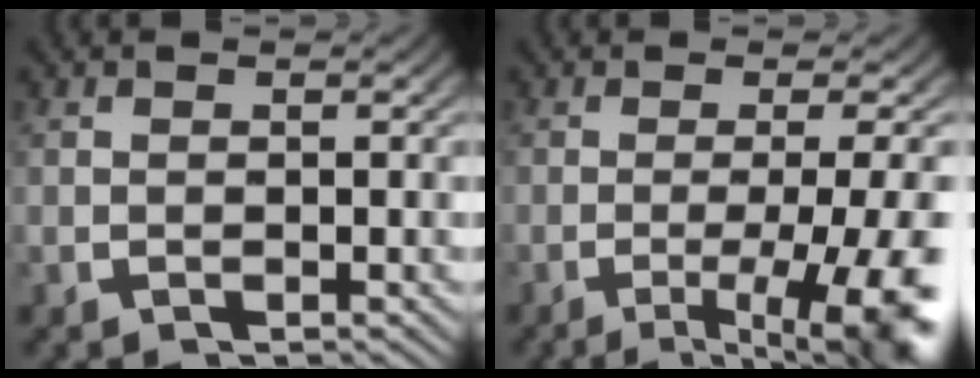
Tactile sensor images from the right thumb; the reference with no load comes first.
{"total": 8.6, "force": [-3.2, 3.2, 7.3], "torque": [-0.106, -0.018, -0.038]}